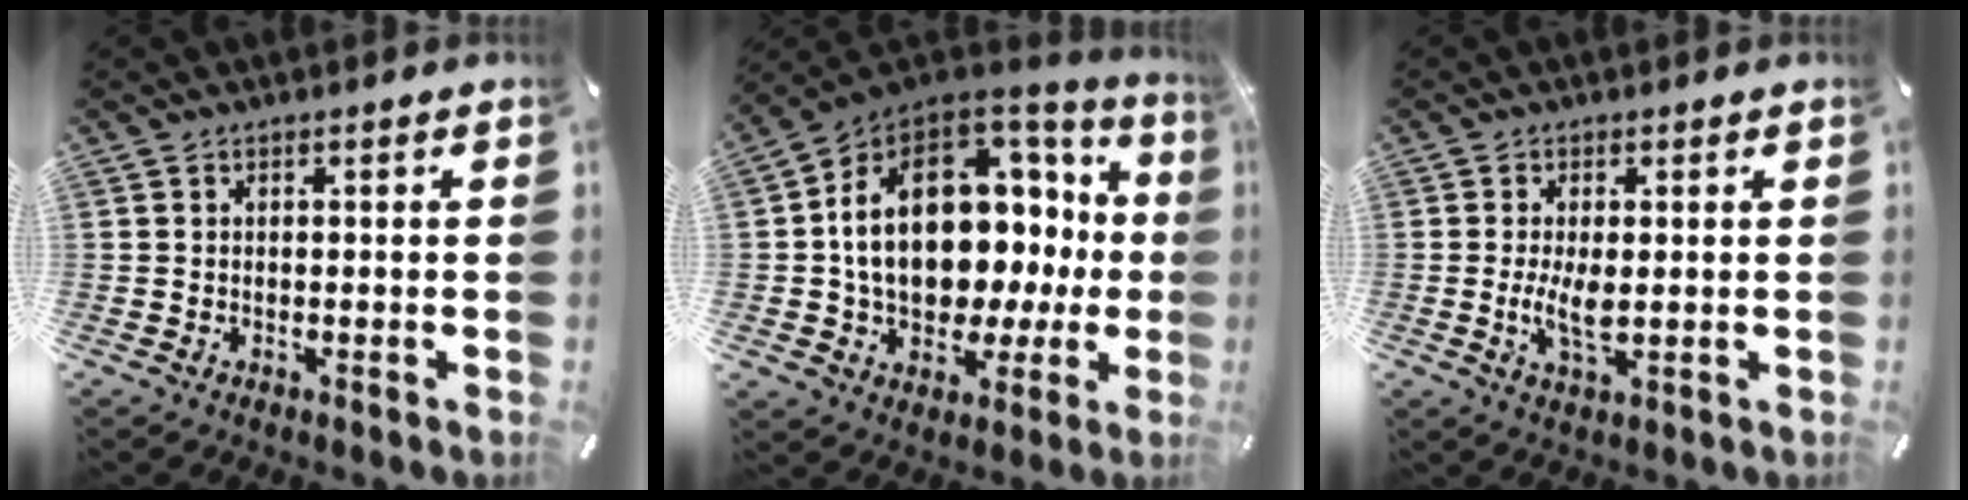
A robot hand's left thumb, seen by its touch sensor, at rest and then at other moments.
{"total": 20.1, "force": [2.6, 14.3, 13.8], "torque": [-0.226, -0.024, 0.052]}
{"total": 5.4, "force": [-0.1, 2.2, 5.0], "torque": [-0.118, -0.008, -0.008]}